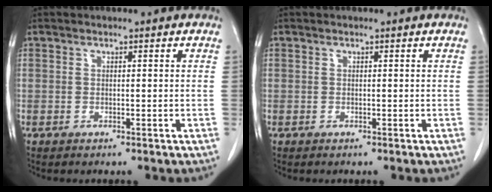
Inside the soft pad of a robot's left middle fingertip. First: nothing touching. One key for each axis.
{"total": 0.0}